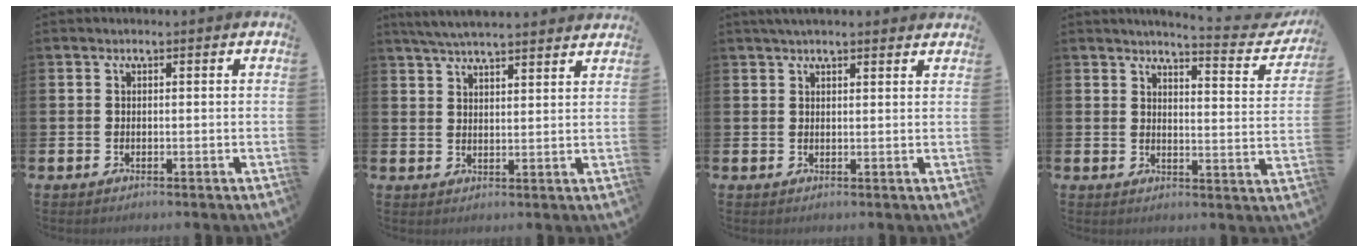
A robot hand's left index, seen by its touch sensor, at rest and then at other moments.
{"total": 5.2, "force": [5.0, 0.3, 1.4], "torque": [-0.038, -0.017, 0.091]}
{"total": 2.4, "force": [2.2, 0.3, 0.8], "torque": [-0.019, 0.000, 0.041]}
{"total": 4.0, "force": [3.9, 0.2, 1.1], "torque": [-0.019, -0.041, 0.057]}